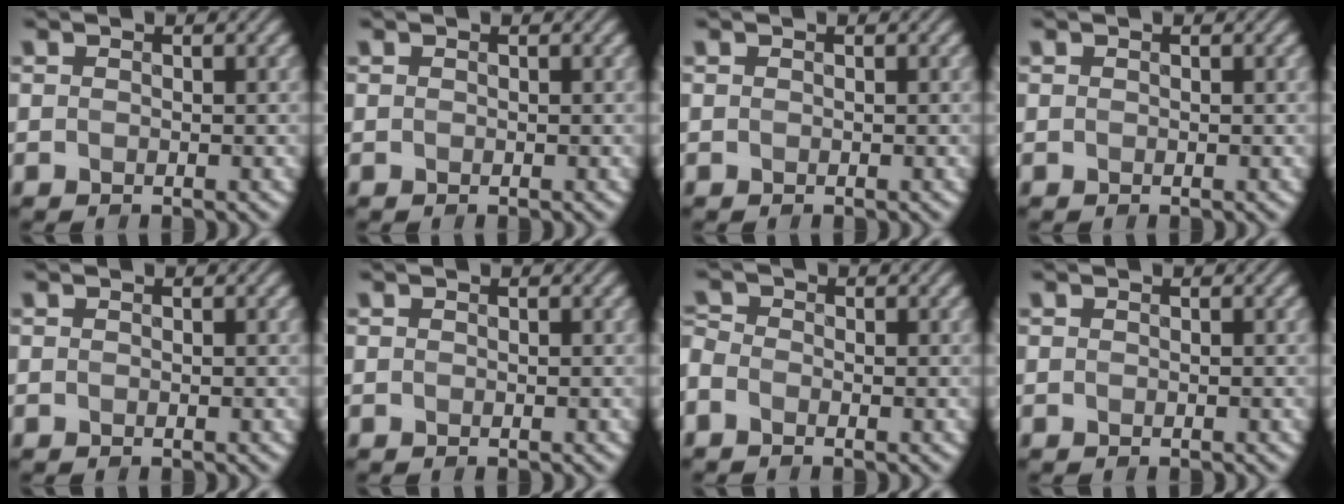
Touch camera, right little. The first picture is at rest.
{"total": 0.0}
{"total": 0.0}
{"total": 0.0}
{"total": 0.0}
{"total": 0.0}
{"total": 1.5, "force": [-0.8, 0.9, 0.8], "torque": [-0.027, -0.001, -0.026]}
{"total": 0.0}